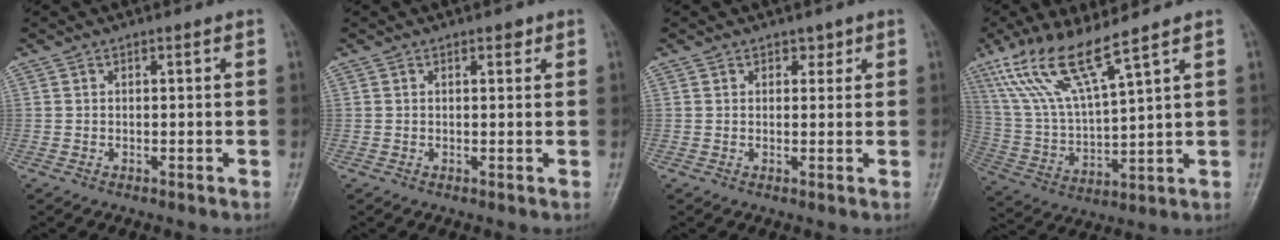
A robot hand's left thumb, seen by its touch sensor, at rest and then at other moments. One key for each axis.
{"total": 1.2, "fx": 0.8, "fy": 0.6, "fz": 0.7, "tx": -0.002, "ty": -0.002, "tz": 0.008}
{"total": 1.7, "fx": 1.2, "fy": 1.2, "fz": 0.6, "tx": 0.011, "ty": -0.004, "tz": 0.012}
{"total": 13.7, "fx": 9.2, "fy": 2.1, "fz": 9.9, "tx": -0.202, "ty": -0.041, "tz": 0.197}